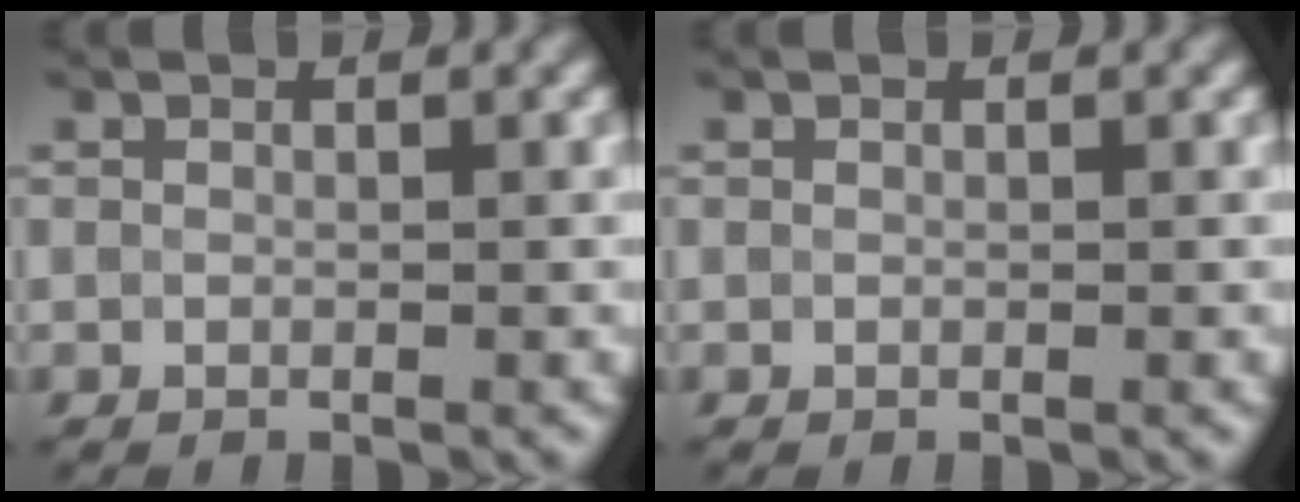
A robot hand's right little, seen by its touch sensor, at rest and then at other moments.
{"total": 0.0}